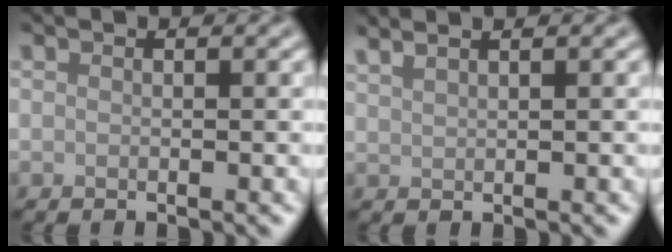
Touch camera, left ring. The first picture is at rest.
{"total": 2.6, "force": [2.1, 0.8, 1.3], "torque": [-0.010, 0.012, 0.017]}